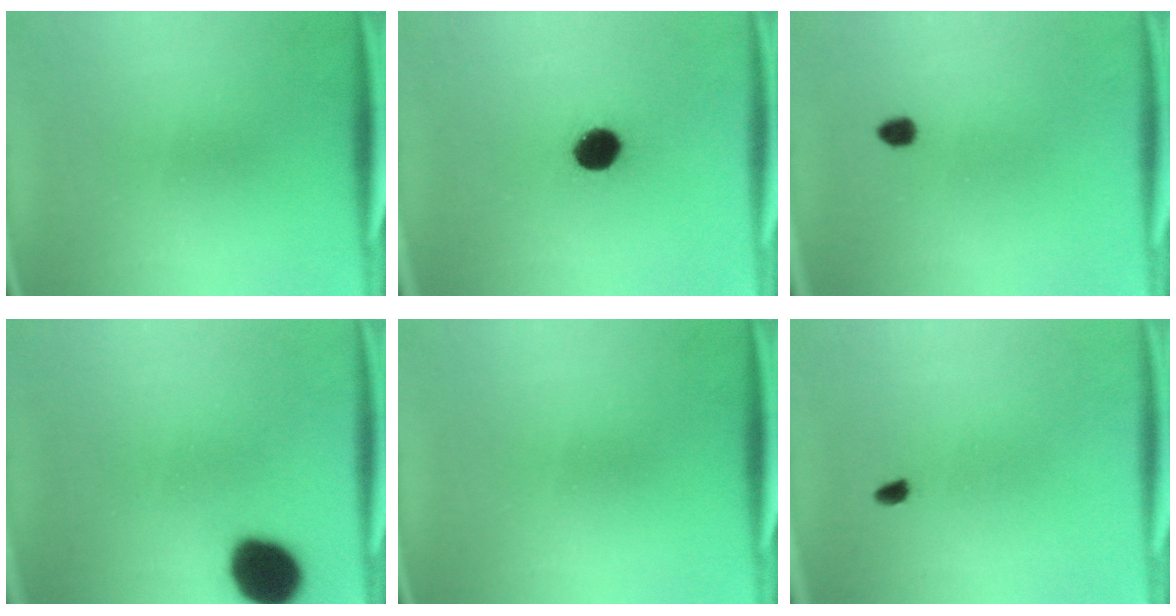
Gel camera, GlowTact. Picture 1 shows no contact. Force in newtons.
{"total": 9.2}
{"total": 1.8}
{"total": 12.7}
{"total": 0.0}
{"total": 1.2}